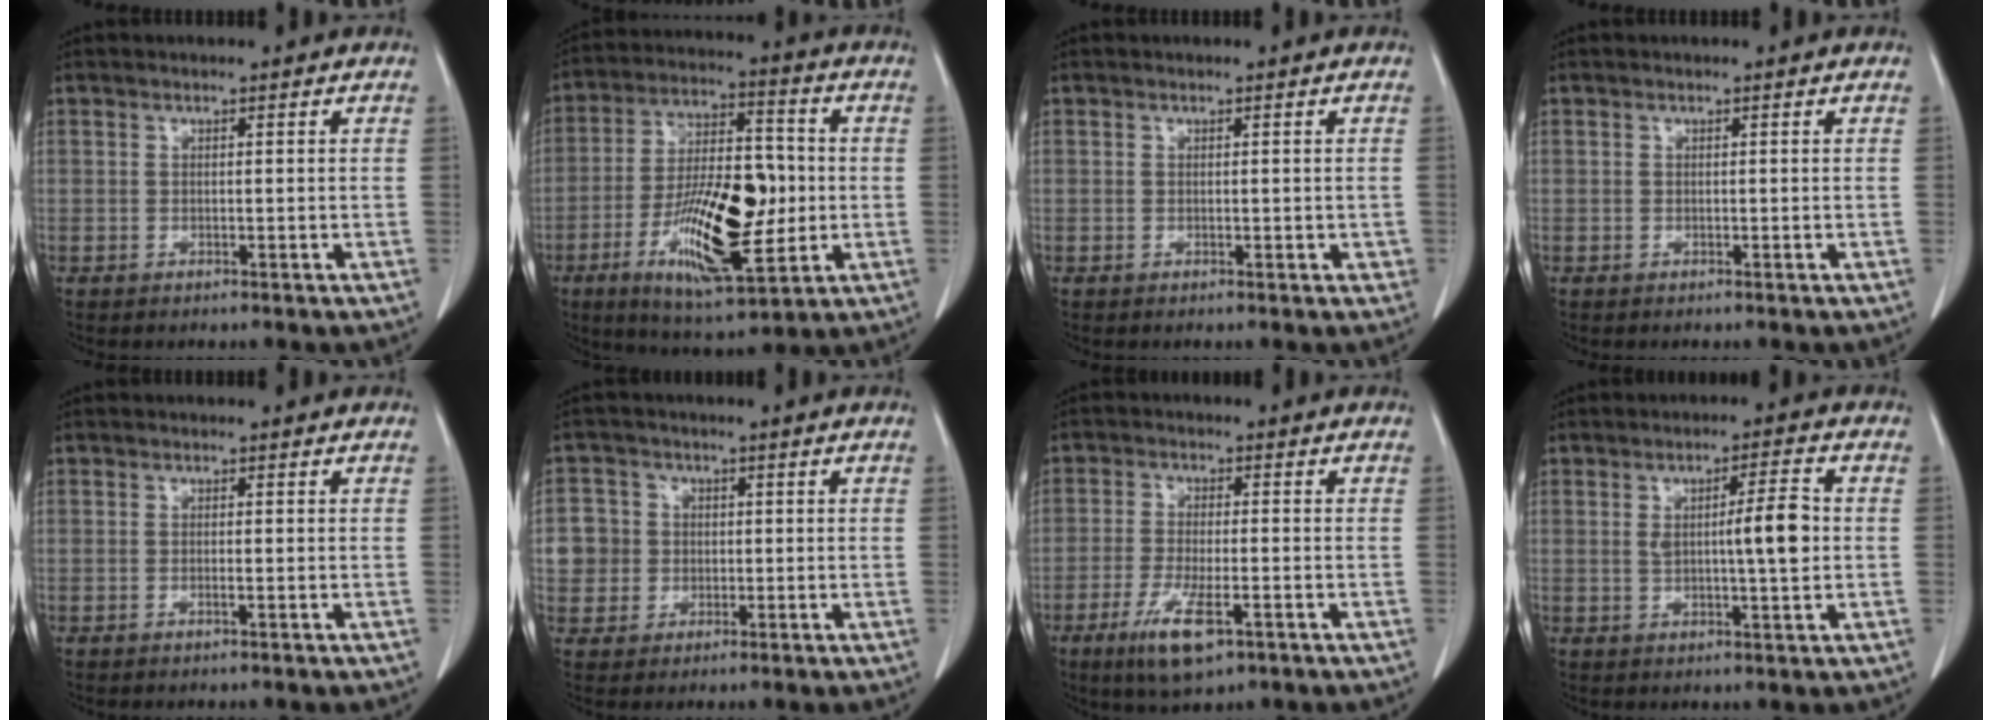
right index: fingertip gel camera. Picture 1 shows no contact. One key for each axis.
{"total": 17.7, "fx": -3.5, "fy": 5.7, "fz": 16.4, "tx": -0.296, "ty": 0.000, "tz": -0.054}
{"total": 1.3, "fx": -0.1, "fy": 0.9, "fz": 0.9, "tx": -0.005, "ty": 0.004, "tz": 0.002}
{"total": 0.0}
{"total": 0.6, "fx": -0.2, "fy": 0.0, "fz": 0.6, "tx": -0.013, "ty": -0.001, "tz": -0.003}
{"total": 5.9, "fx": 0.2, "fy": 5.8, "fz": 0.7, "tx": -0.015, "ty": 0.018, "tz": 0.008}
{"total": 7.9, "fx": -4.0, "fy": 1.9, "fz": 6.5, "tx": -0.125, "ty": -0.016, "tz": -0.065}
{"total": 6.7, "fx": 0.4, "fy": 0.9, "fz": 6.6, "tx": -0.103, "ty": 0.005, "tz": 0.006}